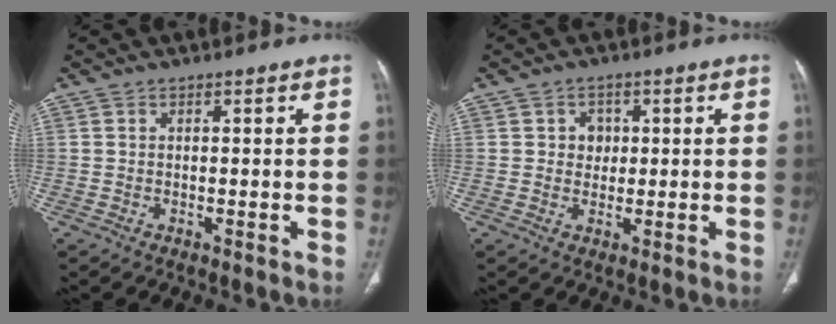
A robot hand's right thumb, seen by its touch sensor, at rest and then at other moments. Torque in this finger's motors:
{"motor_torque": [0.46, 0.92, 0.43, -0.27, 0.02]}